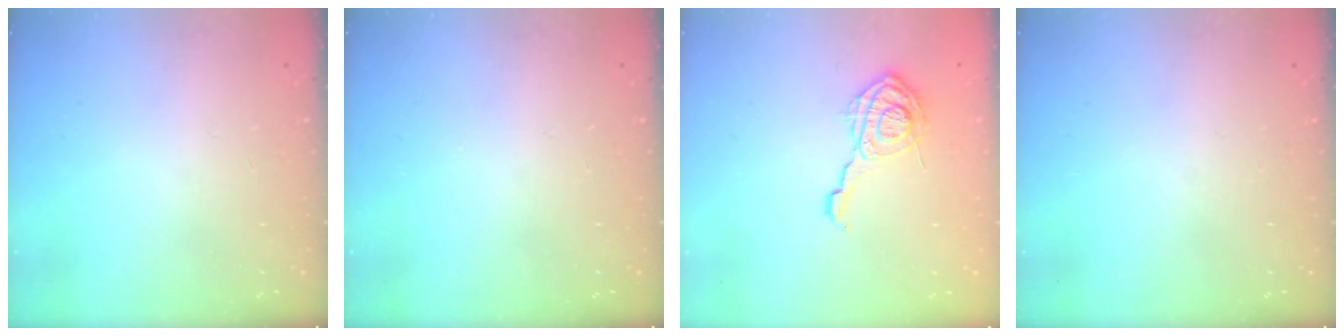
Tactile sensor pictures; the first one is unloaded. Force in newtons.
{"total": 0.0}
{"total": 11.7, "press": 11.6, "slide": 0.7}
{"total": 0.0}